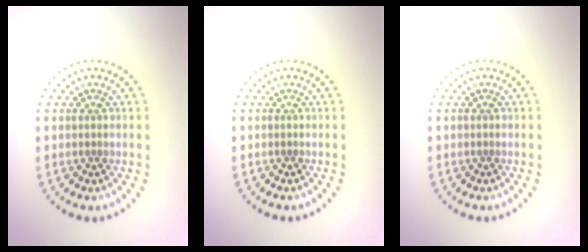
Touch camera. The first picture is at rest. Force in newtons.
{"total": 0.0}
{"total": 0.0}